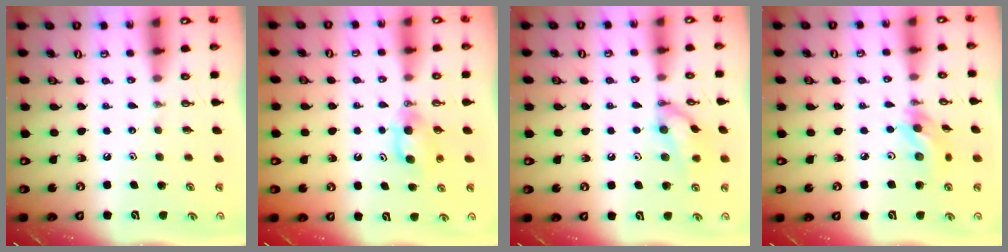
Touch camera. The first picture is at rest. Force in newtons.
{"total": 5.2, "press": 5.1, "slide": 0.9}
{"total": 11.7, "press": 11.6, "slide": 0.5}
{"total": 11.4, "press": 11.2, "slide": 2.3}